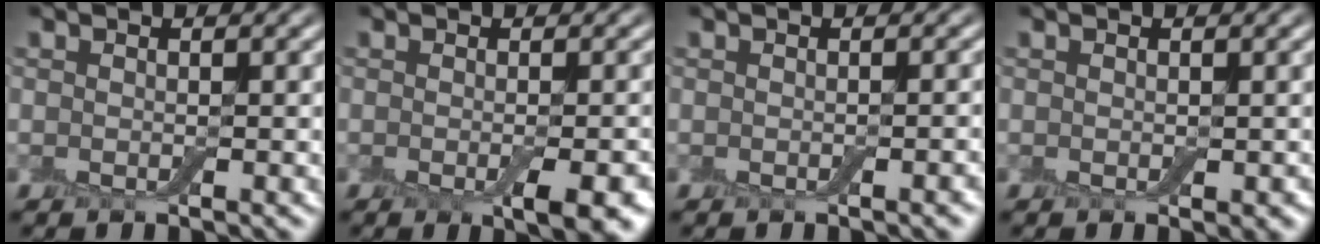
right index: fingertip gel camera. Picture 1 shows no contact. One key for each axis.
{"total": 3.8, "fx": -1.3, "fy": 0.9, "fz": 3.5, "tx": -0.053, "ty": -0.011, "tz": -0.015}
{"total": 1.1, "fx": -0.5, "fy": 0.1, "fz": 1.0, "tx": -0.012, "ty": 0.000, "tz": -0.005}
{"total": 0.9, "fx": -0.2, "fy": 0.4, "fz": 0.7, "tx": -0.010, "ty": -0.003, "tz": -0.001}